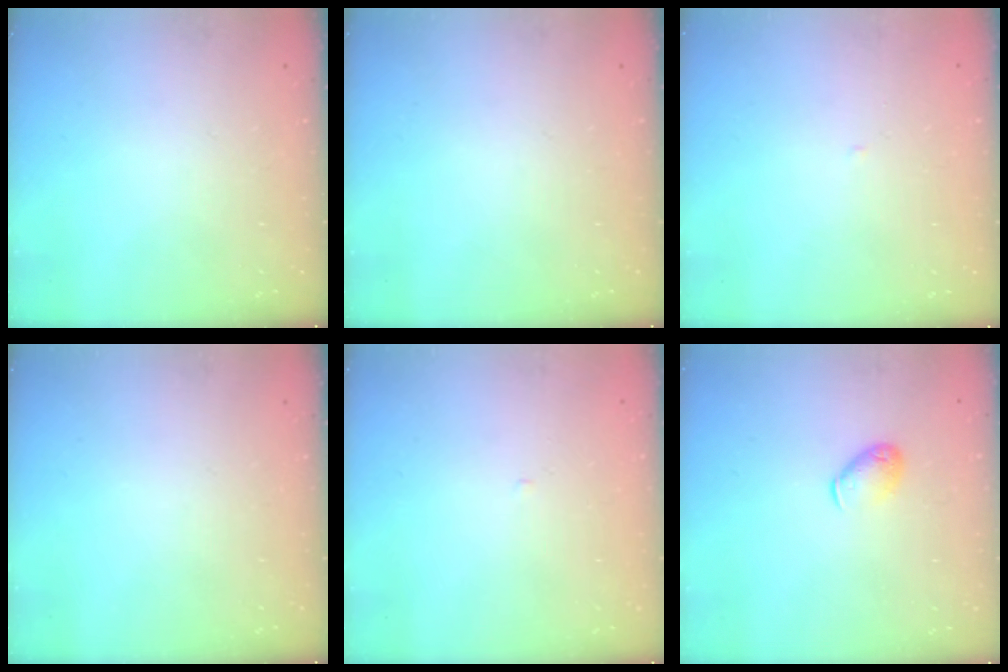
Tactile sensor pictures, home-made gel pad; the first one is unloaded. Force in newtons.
{"total": 0.0}
{"total": 1.8, "press": 1.8, "slide": 0.3}
{"total": 0.0}
{"total": 1.7, "press": 1.7, "slide": 0.3}
{"total": 6.2, "press": 6.2, "slide": 0.9}